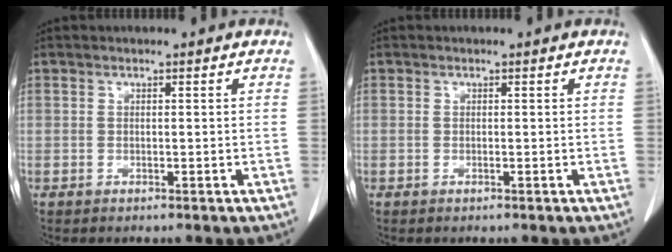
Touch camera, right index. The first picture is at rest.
{"total": 0.0}